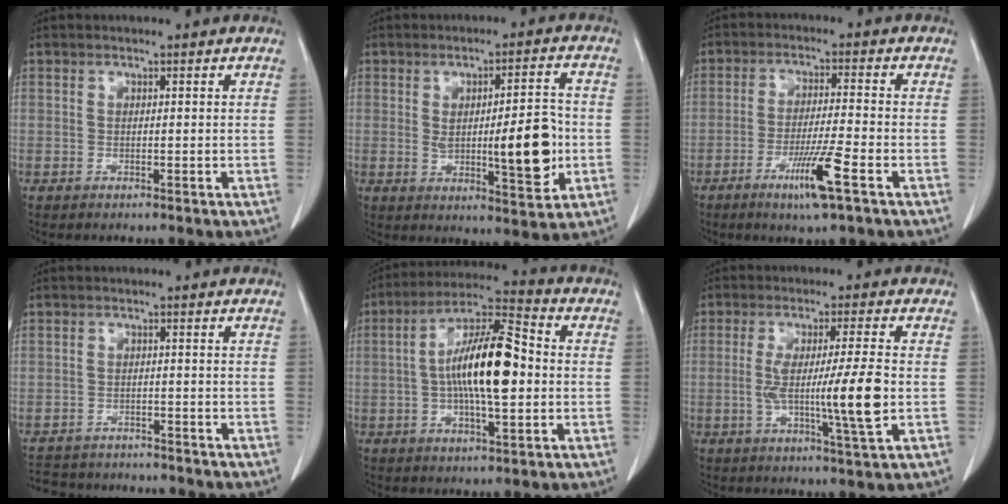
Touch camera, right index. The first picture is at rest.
{"total": 10.7, "force": [-0.9, 2.6, 10.3], "torque": [-0.144, -0.002, -0.005]}
{"total": 7.8, "force": [-4.0, -0.4, 6.7], "torque": [-0.122, -0.017, -0.073]}
{"total": 10.6, "force": [-9.8, 3.1, 2.5], "torque": [-0.047, 0.008, -0.131]}
{"total": 13.9, "force": [-0.4, 3.3, 13.5], "torque": [-0.249, 0.018, -0.011]}
{"total": 10.2, "force": [-1.3, -0.6, 10.1], "torque": [-0.181, -0.011, -0.023]}